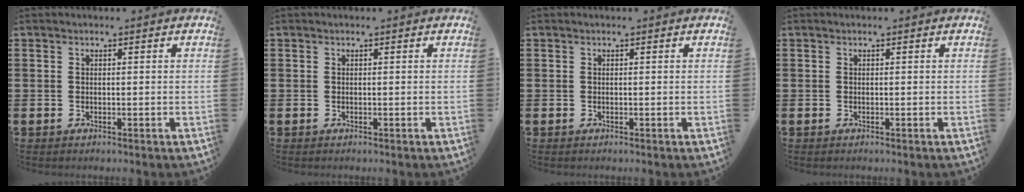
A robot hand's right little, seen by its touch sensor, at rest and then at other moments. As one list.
[{"total": 0.0}, {"total": 0.0}, {"total": 0.0}]